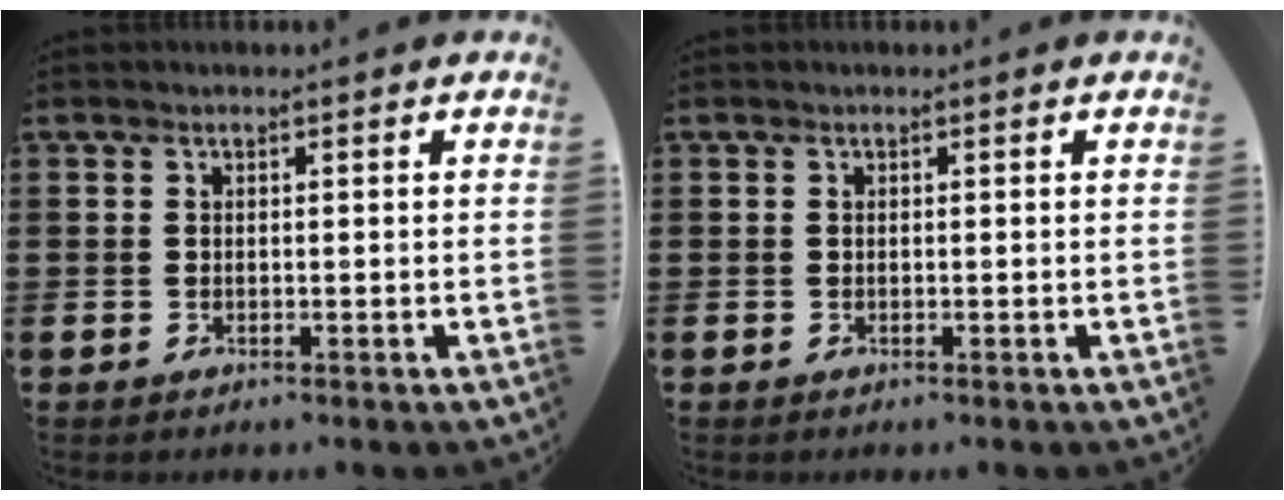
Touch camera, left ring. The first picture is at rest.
{"total": 0.0}